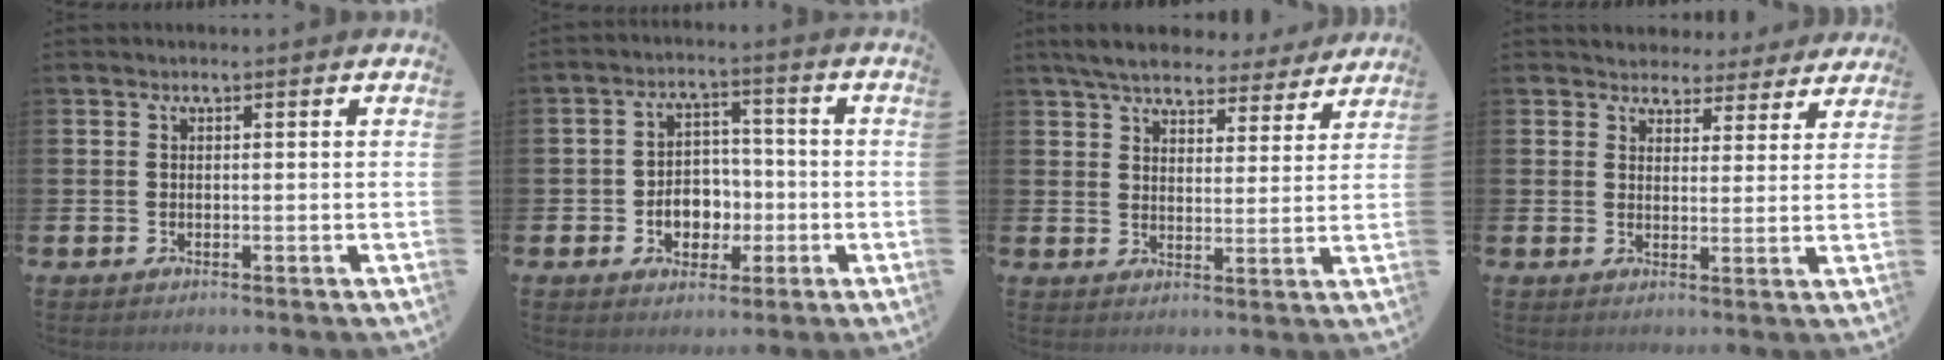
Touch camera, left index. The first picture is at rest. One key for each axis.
{"total": 5.0, "fx": -1.3, "fy": 4.2, "fz": 2.4, "tx": -0.032, "ty": 0.001, "tz": -0.033}
{"total": 6.3, "fx": 5.9, "fy": 1.7, "fz": 1.4, "tx": -0.051, "ty": -0.029, "tz": 0.105}
{"total": 4.2, "fx": 3.8, "fy": 1.8, "fz": 0.2, "tx": -0.010, "ty": -0.030, "tz": 0.063}